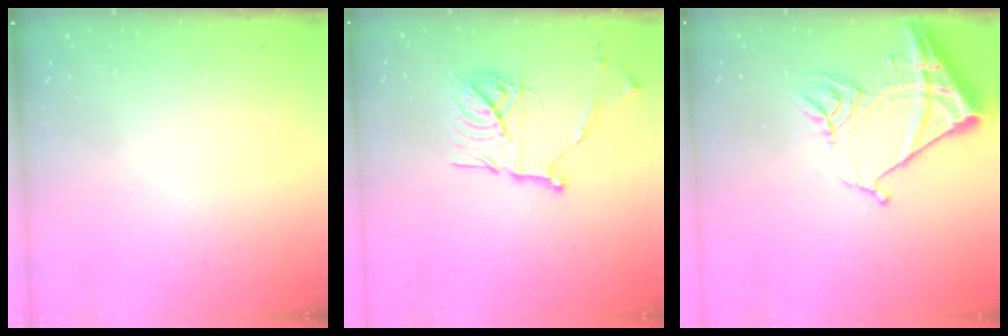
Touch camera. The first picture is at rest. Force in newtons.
{"total": 18.0, "press": 18.0, "slide": 1.5}
{"total": 13.7, "press": 13.6, "slide": 1.4}